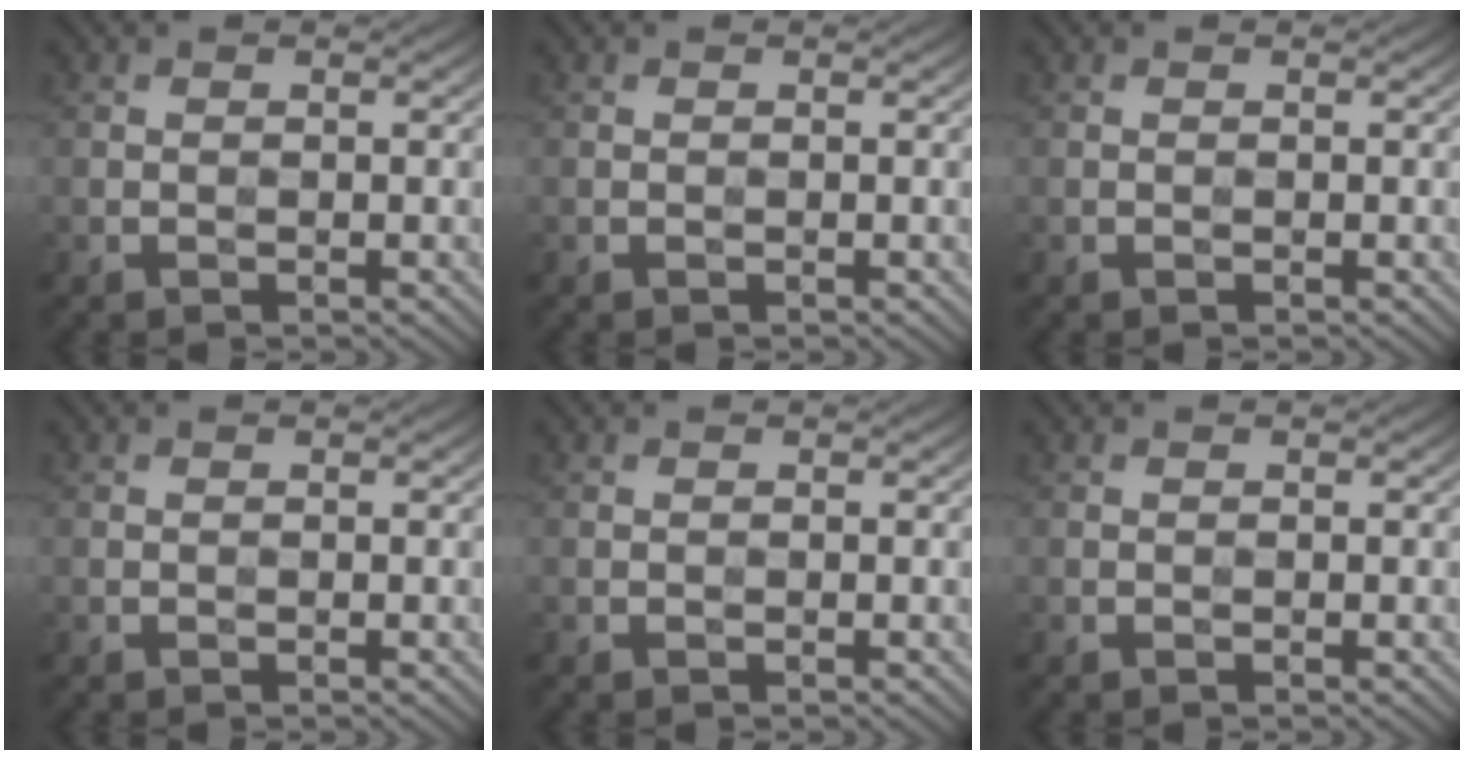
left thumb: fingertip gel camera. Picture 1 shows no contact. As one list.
[{"total": 0.0}, {"total": 0.0}, {"total": 0.0}, {"total": 0.0}, {"total": 0.0}]